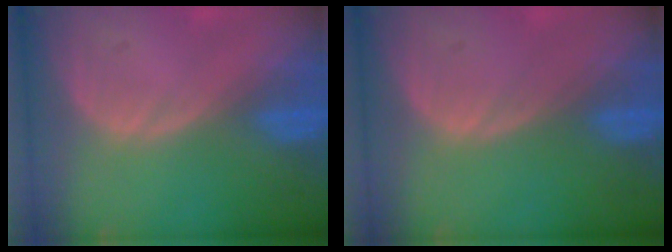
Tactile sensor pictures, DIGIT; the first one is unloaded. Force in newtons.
{"total": 0.0}